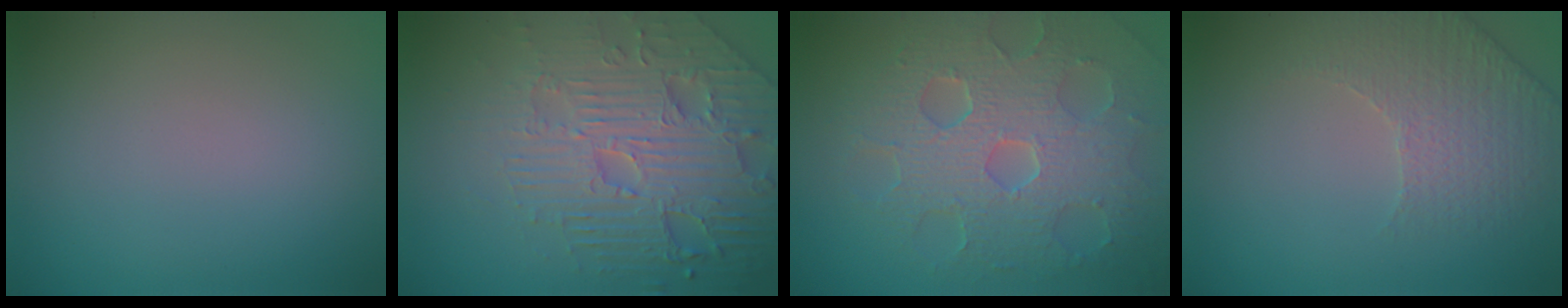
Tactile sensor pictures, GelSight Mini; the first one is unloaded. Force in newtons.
{"total": 8.3, "press": 6.1, "slide": 5.7}
{"total": 8.9, "press": 6.0, "slide": 6.5}
{"total": 2.2, "press": 2.0, "slide": 1.0}